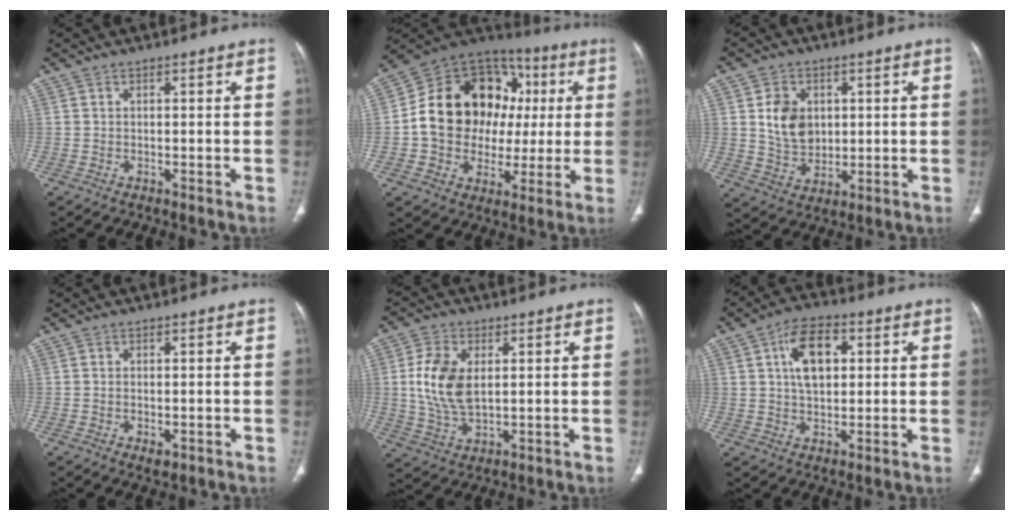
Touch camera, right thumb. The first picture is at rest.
{"total": 23.1, "force": [2.2, 17.9, 14.4], "torque": [-0.192, 0.045, 0.042]}
{"total": 8.8, "force": [1.8, 6.9, 5.1], "torque": [-0.061, -0.014, 0.040]}
{"total": 2.0, "force": [-0.6, 1.2, 1.5], "torque": [-0.024, -0.002, -0.005]}
{"total": 10.5, "force": [1.6, 6.3, 8.2], "torque": [-0.163, -0.008, 0.036]}
{"total": 10.1, "force": [2.7, 6.0, 7.6], "torque": [-0.108, 0.004, 0.041]}